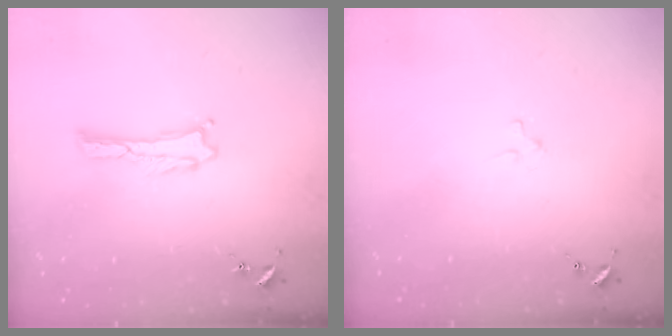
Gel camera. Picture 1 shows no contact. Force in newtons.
{"total": 2.0, "press": 2.0, "slide": 0.2}